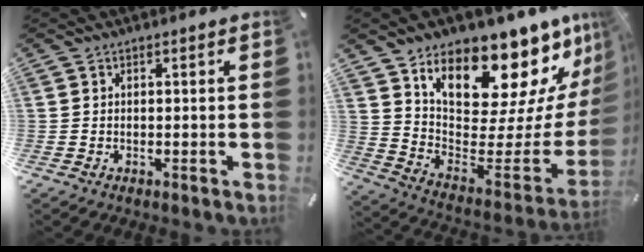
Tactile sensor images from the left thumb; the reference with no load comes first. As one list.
[{"total": 19.7, "force": [15.0, 8.8, 9.3], "torque": [-0.127, -0.126, 0.254]}]